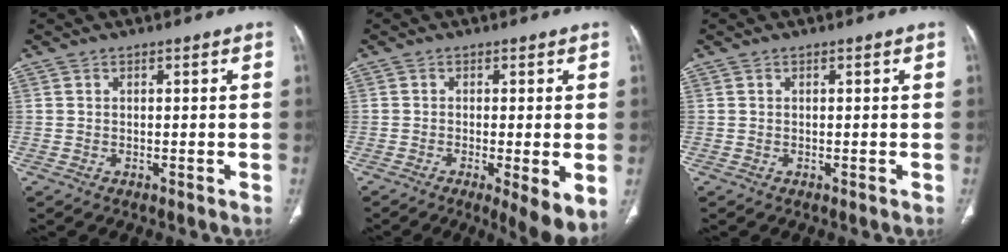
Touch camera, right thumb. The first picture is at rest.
{"total": 7.3, "force": [-2.1, 1.6, 6.8], "torque": [-0.106, -0.020, -0.033]}
{"total": 0.0}